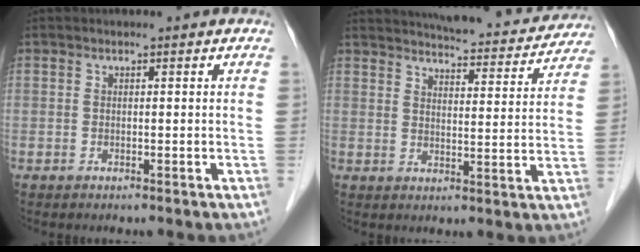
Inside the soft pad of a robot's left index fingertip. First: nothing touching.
{"total": 18.4, "force": [17.3, 3.2, 5.3], "torque": [-0.064, -0.017, 0.212]}